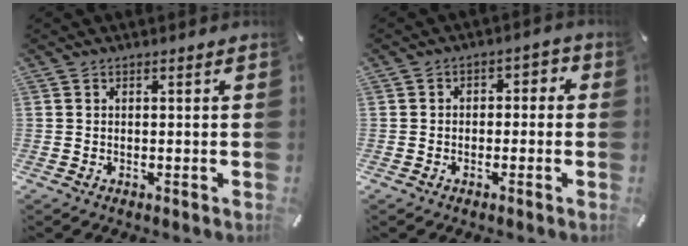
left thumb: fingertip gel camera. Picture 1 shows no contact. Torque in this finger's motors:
{"motor_torque": [-0.09, 0.02, 0.09, 0.24, -0.04]}